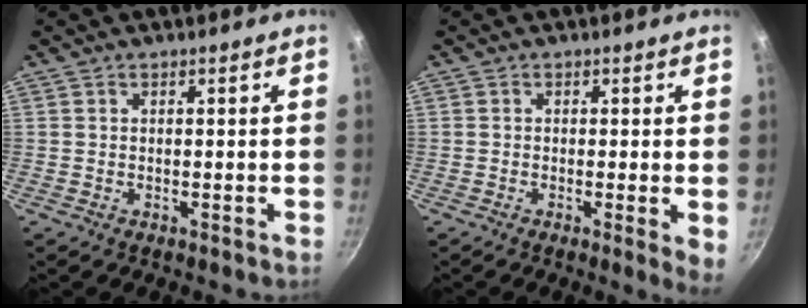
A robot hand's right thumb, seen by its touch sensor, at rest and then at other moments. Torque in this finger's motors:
{"motor_torque": [-0.16, 0.17, -0.24, 0.18, 0.01]}